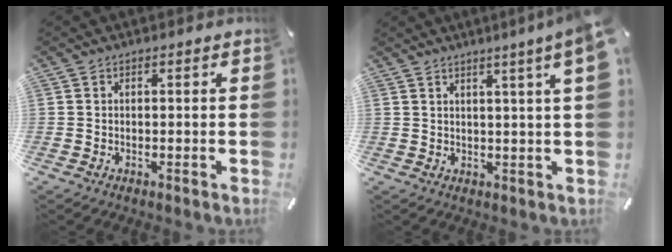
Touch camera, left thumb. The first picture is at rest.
{"total": 6.0, "force": [3.1, -0.5, 5.1], "torque": [-0.085, -0.014, 0.048]}